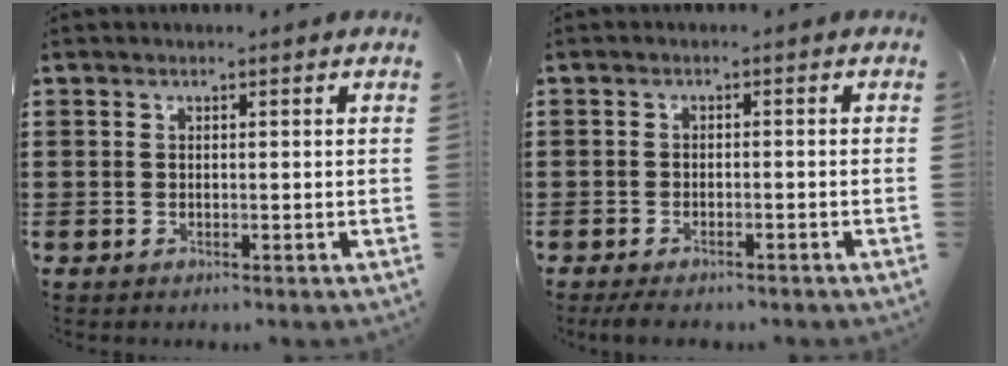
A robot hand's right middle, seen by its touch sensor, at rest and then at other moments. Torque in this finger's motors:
{"motor_torque": [0.58, -0.03, 0.13, 0.02]}